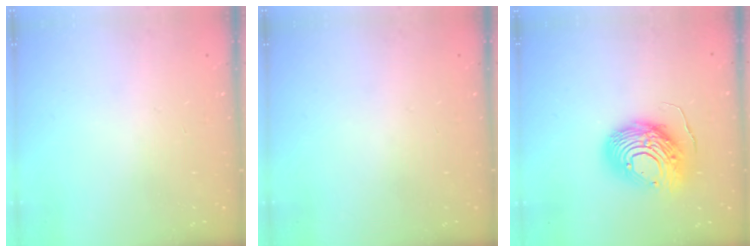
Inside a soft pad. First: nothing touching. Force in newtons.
{"total": 0.0}
{"total": 14.3, "press": 14.3, "slide": 1.4}